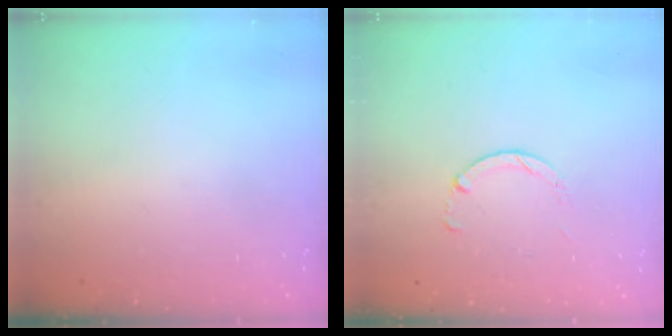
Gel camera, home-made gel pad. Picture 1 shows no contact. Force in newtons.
{"total": 1.8, "press": 1.8, "slide": 0.2}